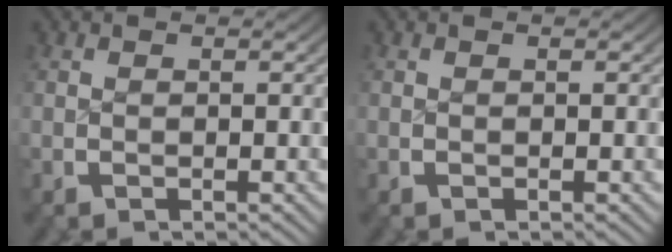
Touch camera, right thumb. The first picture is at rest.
{"total": 0.0}